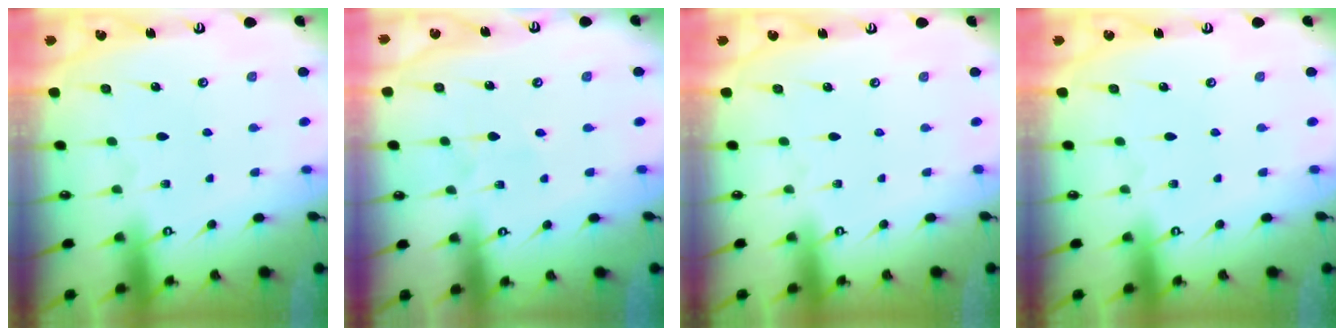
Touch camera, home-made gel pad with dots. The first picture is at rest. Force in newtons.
{"total": 2.8, "press": 2.8, "slide": 0.3}
{"total": 0.0}
{"total": 0.0}